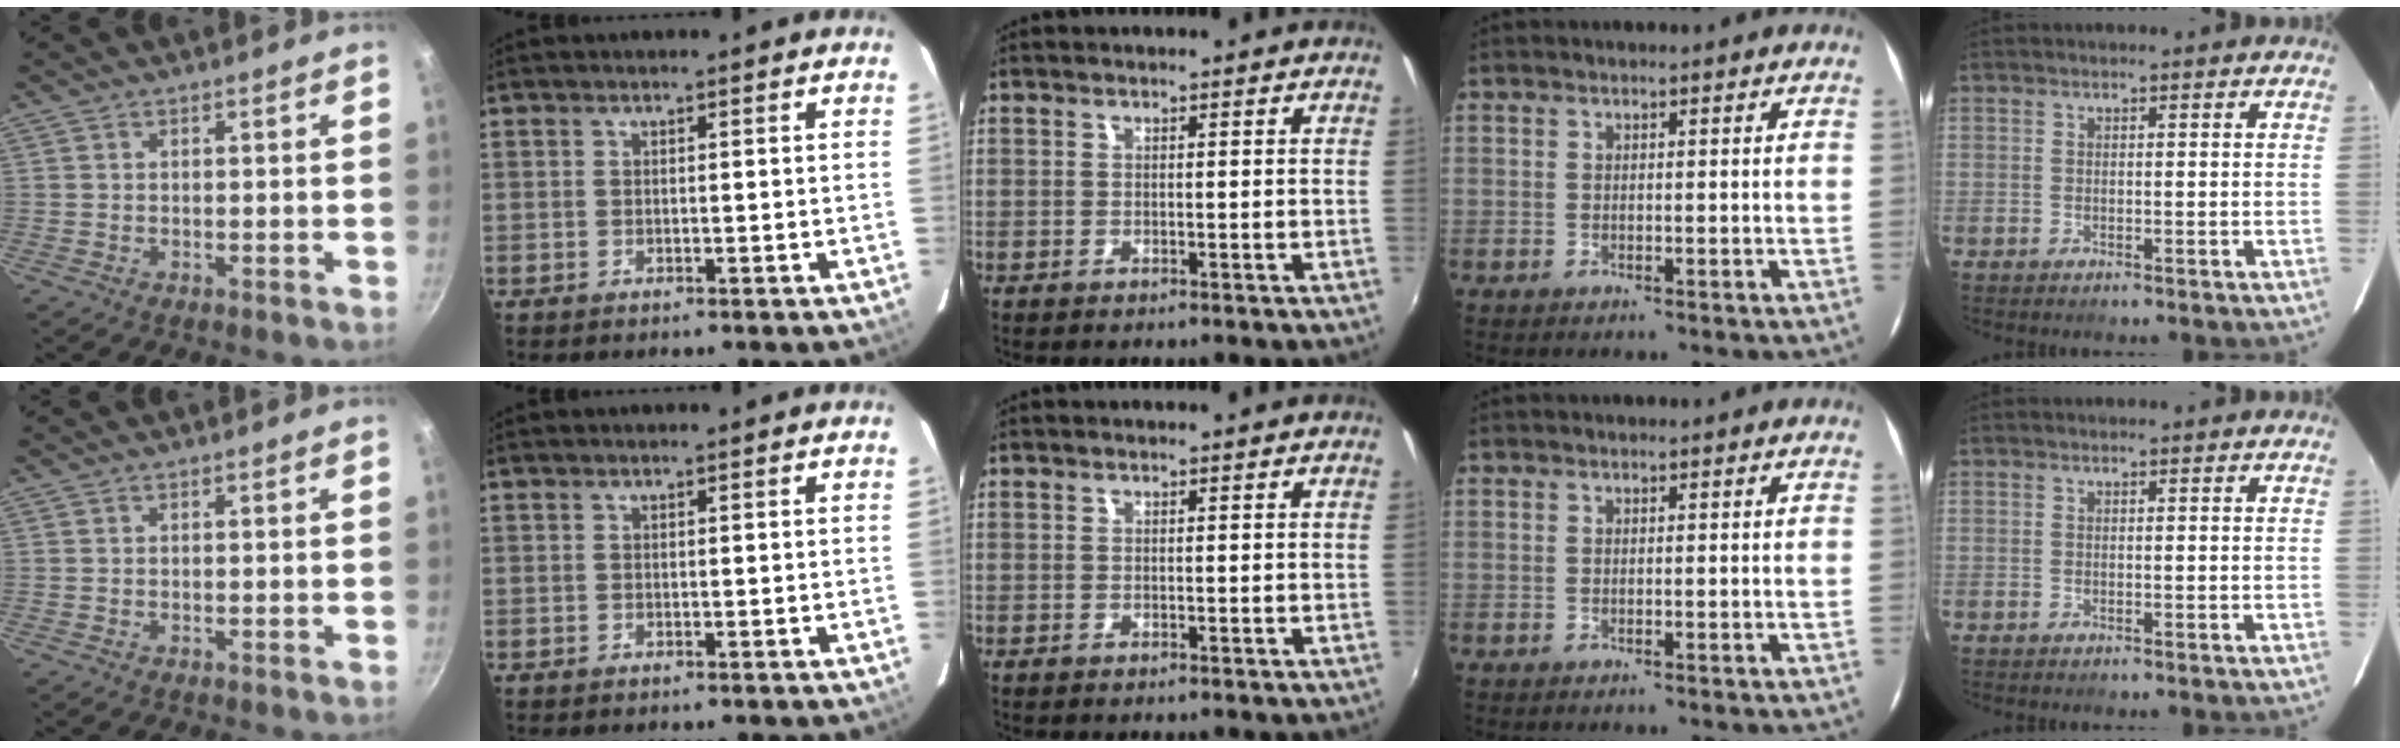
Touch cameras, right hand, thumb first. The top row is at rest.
{}